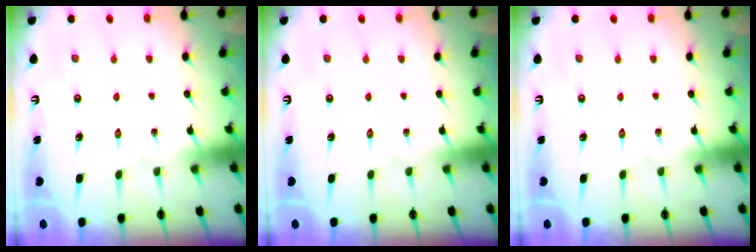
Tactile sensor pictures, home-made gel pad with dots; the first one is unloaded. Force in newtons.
{"total": 0.0}
{"total": 0.0}